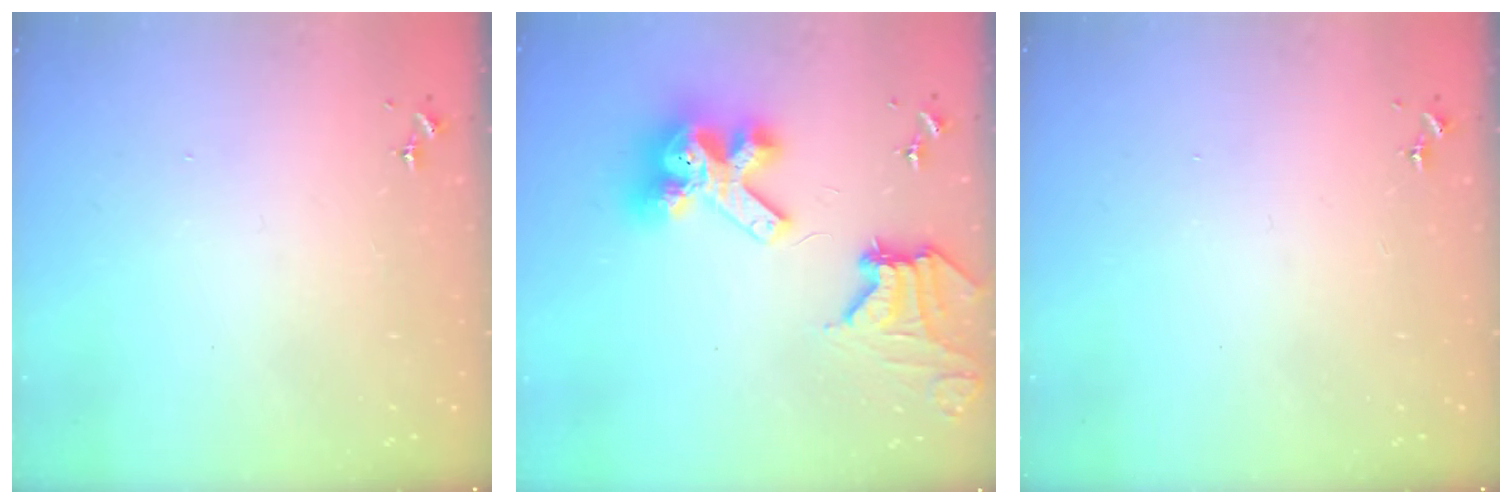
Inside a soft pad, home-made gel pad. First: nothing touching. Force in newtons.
{"total": 17.8, "press": 17.6, "slide": 2.2}
{"total": 0.0}